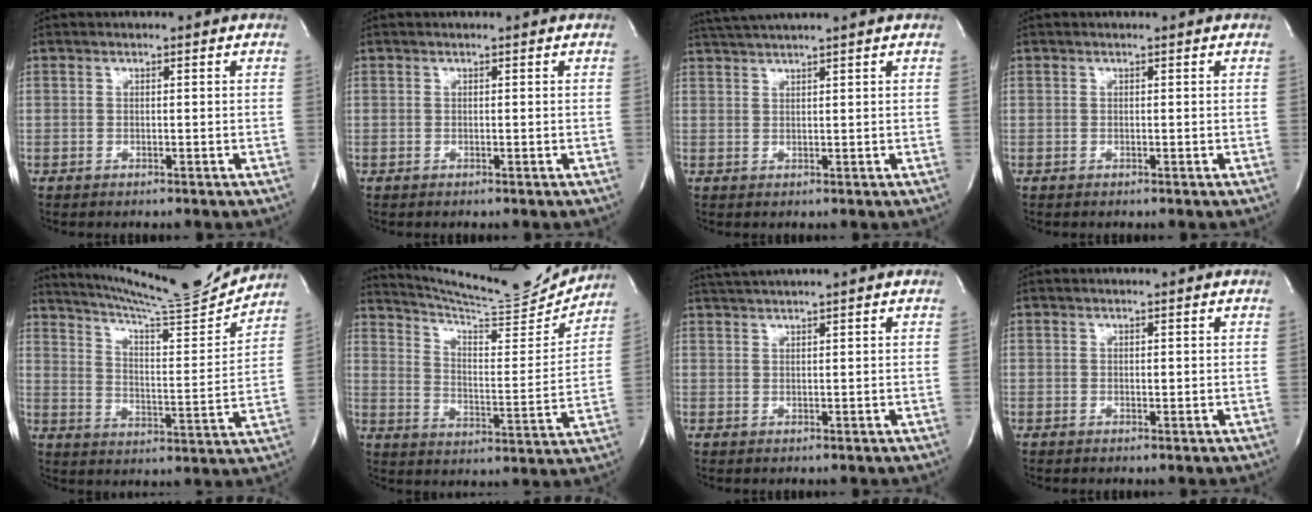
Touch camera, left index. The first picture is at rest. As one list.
[{"total": 0.0}, {"total": 4.7, "force": [4.2, -1.5, 1.8], "torque": [-0.028, 0.016, 0.075]}, {"total": 0.0}, {"total": 16.9, "force": [16.2, -0.9, 4.7], "torque": [-0.085, -0.055, 0.234]}, {"total": 17.6, "force": [17.1, 0.5, 4.3], "torque": [-0.080, -0.057, 0.243]}, {"total": 4.2, "force": [3.7, -1.3, 1.5], "torque": [-0.021, 0.016, 0.068]}, {"total": 0.7, "force": [0.5, 0.2, 0.5], "torque": [-0.008, -0.004, 0.006]}]